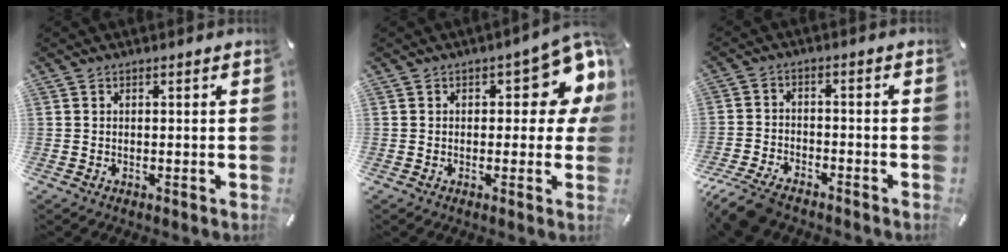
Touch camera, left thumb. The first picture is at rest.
{"total": 11.9, "force": [4.3, 5.4, 9.6], "torque": [-0.109, -0.026, 0.070]}
{"total": 7.5, "force": [-6.2, 2.9, 3.1], "torque": [-0.072, 0.023, -0.119]}